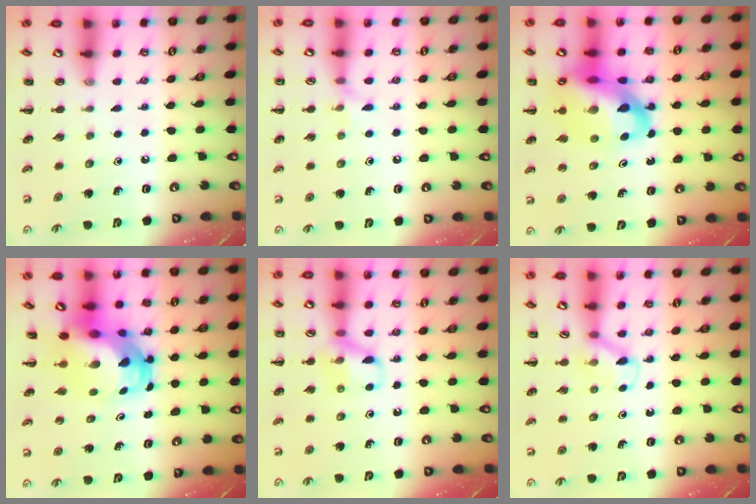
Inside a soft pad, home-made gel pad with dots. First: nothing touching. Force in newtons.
{"total": 5.4, "press": 5.2, "slide": 1.5}
{"total": 20.2, "press": 19.7, "slide": 4.4}
{"total": 7.1, "press": 6.8, "slide": 2.2}
{"total": 10.1, "press": 10.1, "slide": 0.8}
{"total": 2.9, "press": 2.7, "slide": 1.1}